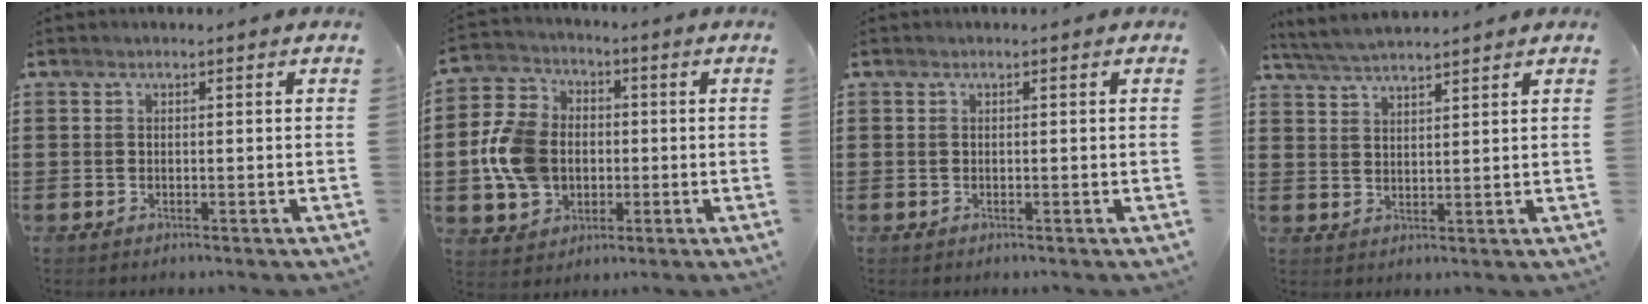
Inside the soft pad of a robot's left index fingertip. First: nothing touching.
{"total": 9.8, "force": [-0.9, 8.0, 5.7], "torque": [-0.147, 0.018, -0.016]}
{"total": 0.0}
{"total": 3.8, "force": [3.7, 0.0, 1.0], "torque": [-0.030, -0.009, 0.068]}